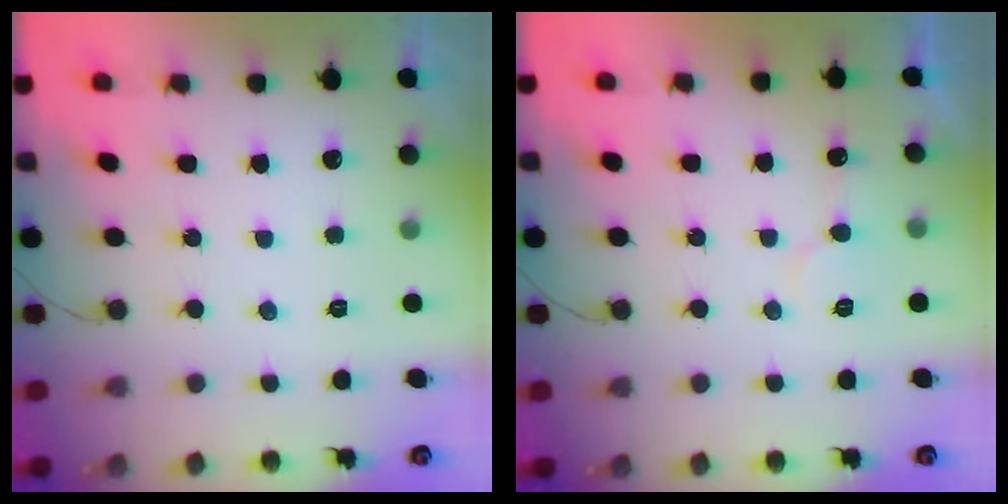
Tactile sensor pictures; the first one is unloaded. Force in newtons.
{"total": 6.0, "press": 6.0, "slide": 0.2}